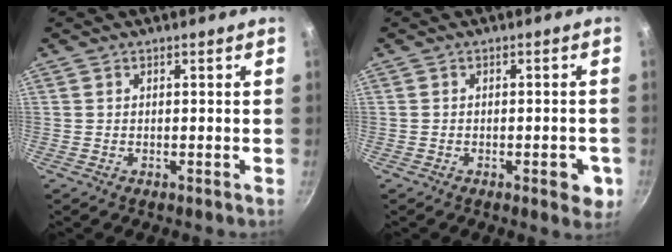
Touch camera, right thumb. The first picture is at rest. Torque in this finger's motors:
{"motor_torque": [0.19, 0.70, -0.17, 0.07, 0.15]}